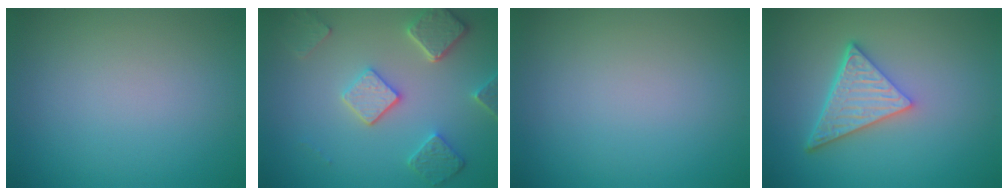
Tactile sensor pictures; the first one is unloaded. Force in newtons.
{"total": 4.9, "press": 3.9, "slide": 3.0}
{"total": 0.0}
{"total": 5.4, "press": 4.0, "slide": 3.6}